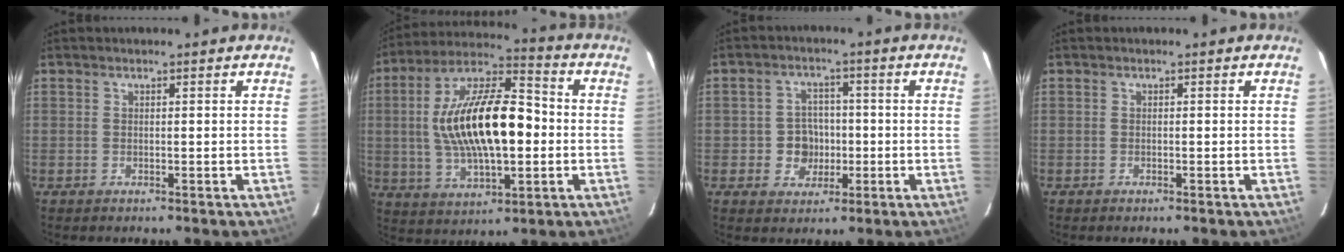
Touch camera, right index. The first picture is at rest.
{"total": 20.2, "force": [-0.4, 8.4, 18.3], "torque": [-0.342, 0.015, -0.005]}
{"total": 5.9, "force": [-1.4, 5.6, 1.6], "torque": [-0.042, 0.013, -0.015]}
{"total": 0.0}